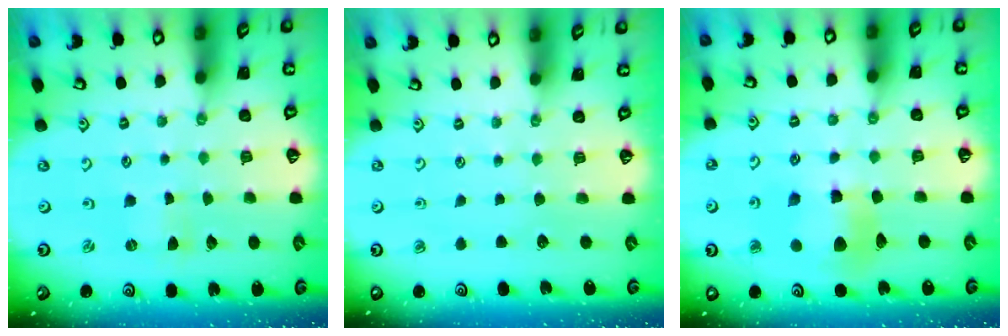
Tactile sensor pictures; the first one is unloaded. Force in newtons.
{"total": 0.0}
{"total": 10.0, "press": 10.0, "slide": 1.3}